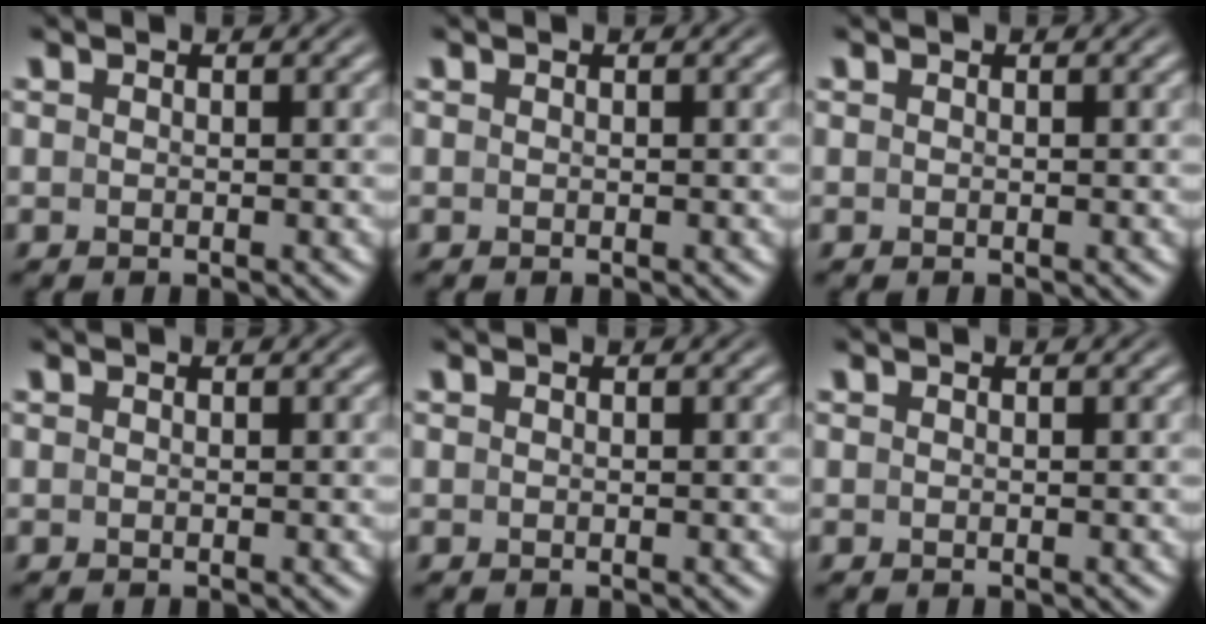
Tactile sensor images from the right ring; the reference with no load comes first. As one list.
[{"total": 0.0}, {"total": 0.0}, {"total": 0.0}, {"total": 0.0}, {"total": 0.0}]